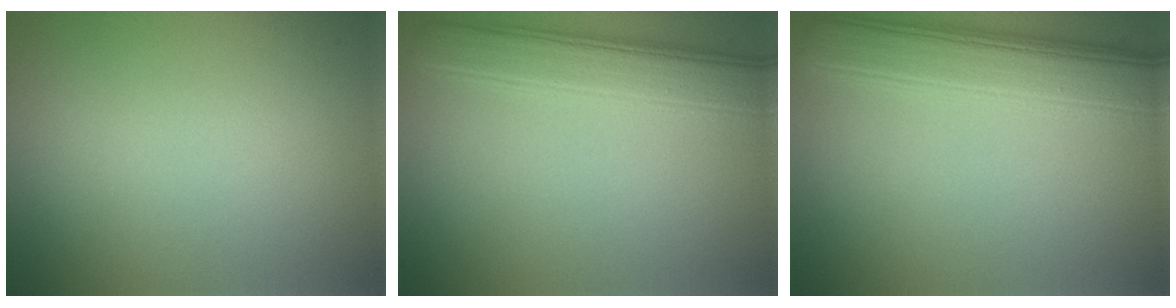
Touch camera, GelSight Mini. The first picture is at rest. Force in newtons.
{"total": 5.6, "press": 5.6, "slide": 0.1}
{"total": 7.5, "press": 7.5, "slide": 0.2}